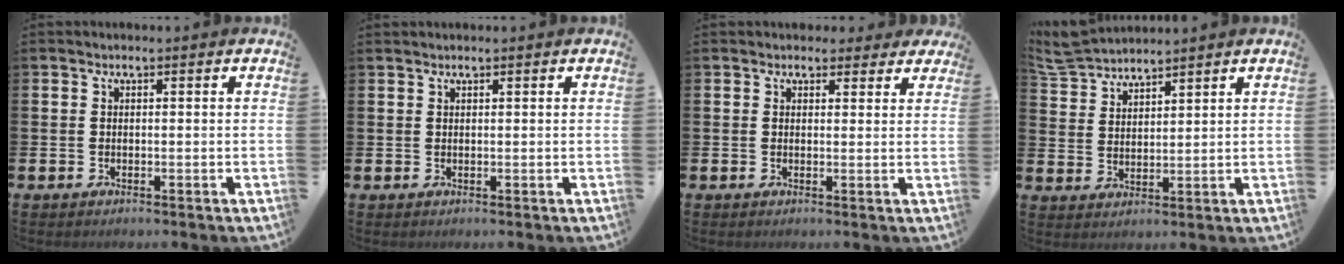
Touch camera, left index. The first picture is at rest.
{"total": 0.7, "force": [0.7, 0.1, 0.0], "torque": [0.008, -0.002, 0.011]}
{"total": 2.3, "force": [2.0, 1.2, -0.1], "torque": [0.016, -0.007, 0.031]}
{"total": 5.1, "force": [5.1, 0.5, 0.3], "torque": [-0.031, -0.020, 0.096]}